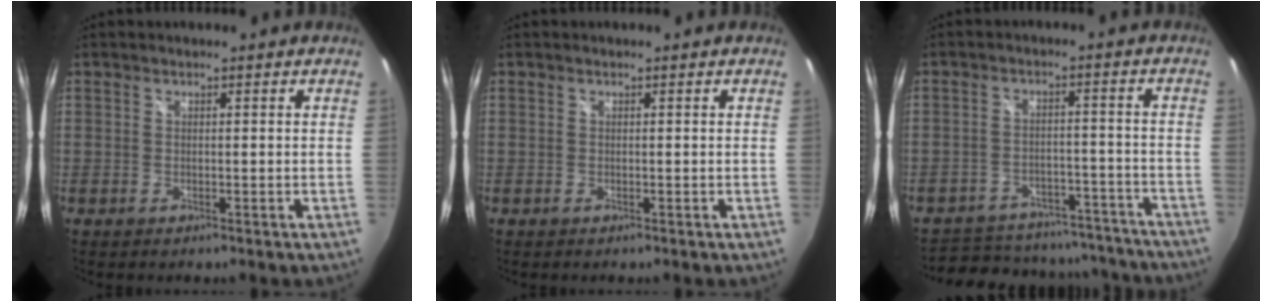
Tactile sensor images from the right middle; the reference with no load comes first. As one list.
[{"total": 0.0}, {"total": 22.6, "force": [-19.5, 9.0, 7.1], "torque": [-0.150, 0.031, -0.234]}]